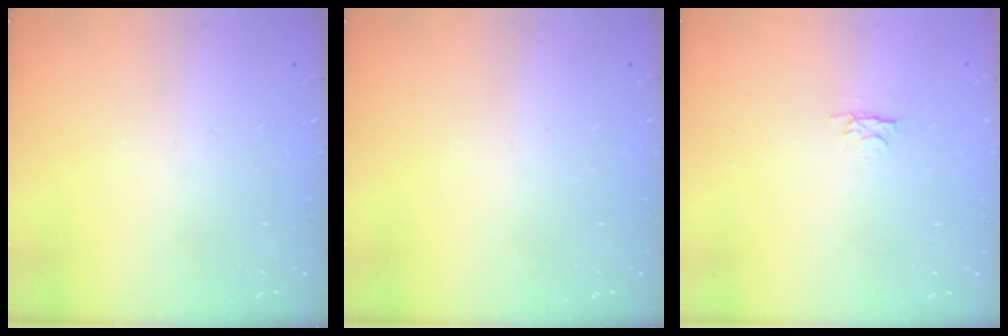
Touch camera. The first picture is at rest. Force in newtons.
{"total": 0.0}
{"total": 2.6, "press": 2.6, "slide": 0.3}